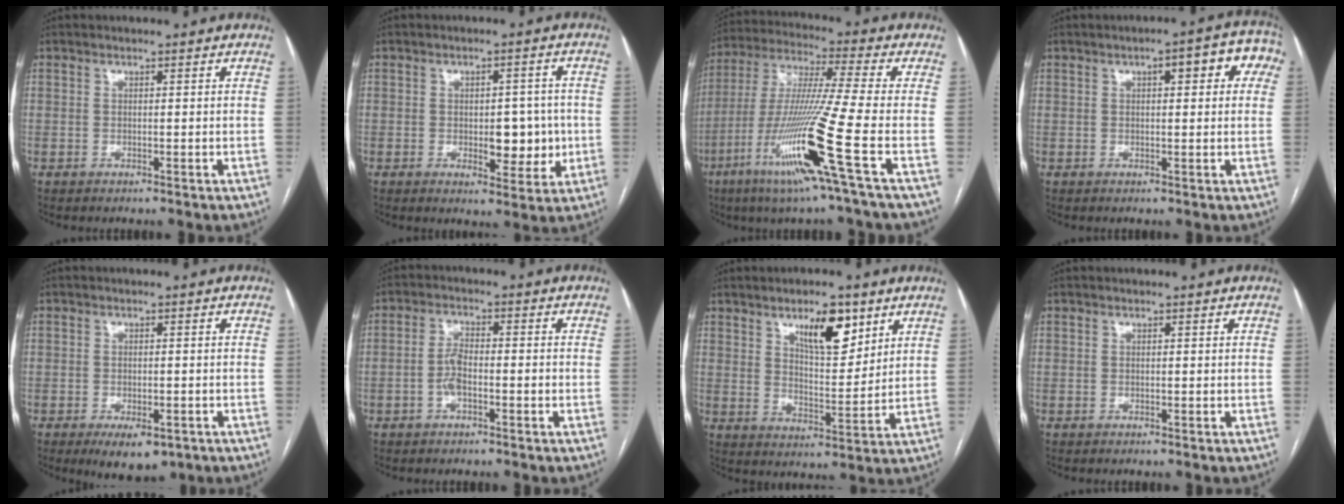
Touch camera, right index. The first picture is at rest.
{"total": 6.5, "force": [-0.7, 3.2, 5.6], "torque": [-0.064, 0.008, 0.001]}
{"total": 17.5, "force": [-7.0, -1.9, 15.9], "torque": [-0.331, -0.032, -0.137]}
{"total": 7.4, "force": [2.4, 2.2, 6.6], "torque": [-0.075, 0.028, 0.022]}
{"total": 6.6, "force": [-3.9, 3.0, 4.3], "torque": [-0.059, -0.005, -0.051]}
{"total": 3.5, "force": [-1.1, 1.3, 3.0], "torque": [-0.064, 0.010, -0.022]}
{"total": 9.2, "force": [5.3, 3.0, 6.8], "torque": [-0.114, -0.002, 0.093]}
{"total": 0.0}